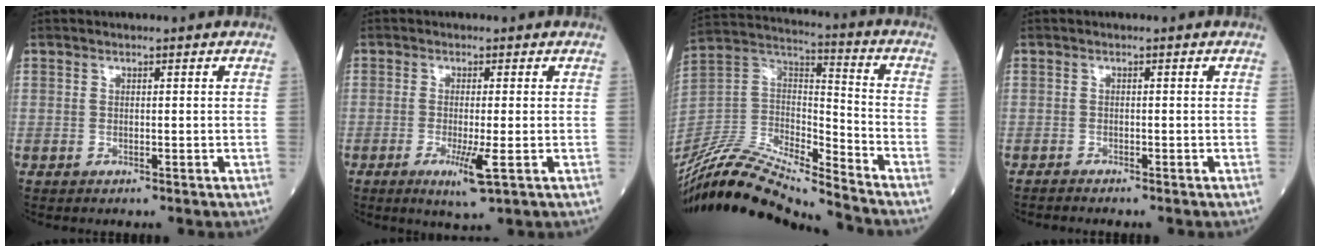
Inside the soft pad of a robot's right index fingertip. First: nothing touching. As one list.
[{"total": 4.7, "force": [-1.6, 0.0, 4.4], "torque": [-0.080, -0.013, -0.025]}, {"total": 19.8, "force": [-18.4, 0.6, 7.3], "torque": [-0.158, 0.019, -0.344]}, {"total": 0.8, "force": [-0.8, -0.1, 0.0], "torque": [-0.005, -0.003, -0.018]}]